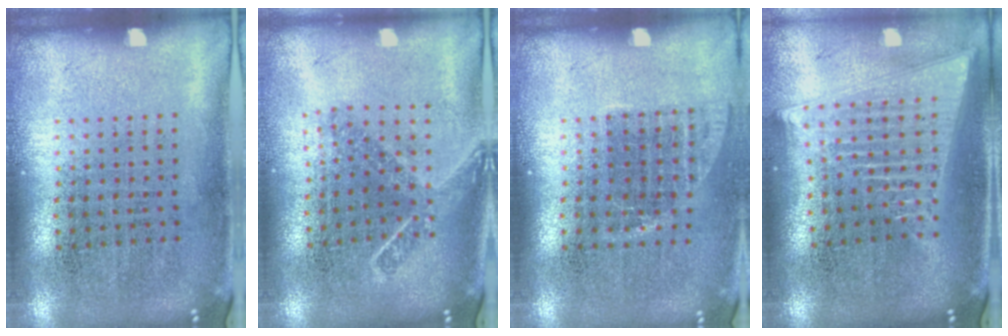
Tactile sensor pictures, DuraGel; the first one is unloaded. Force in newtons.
{"total": 1.8, "press": 1.3, "slide": 1.2}
{"total": 1.1, "press": 0.9, "slide": 0.6}
{"total": 2.1, "press": 1.8, "slide": 1.1}